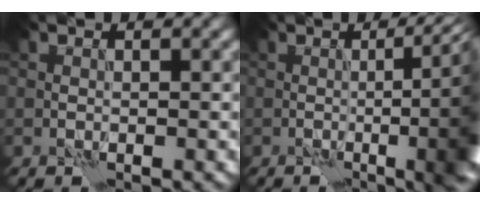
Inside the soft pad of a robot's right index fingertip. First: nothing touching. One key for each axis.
{"total": 13.7, "fx": -0.3, "fy": 5.0, "fz": 12.7, "tx": -0.090, "ty": 0.020, "tz": -0.009}